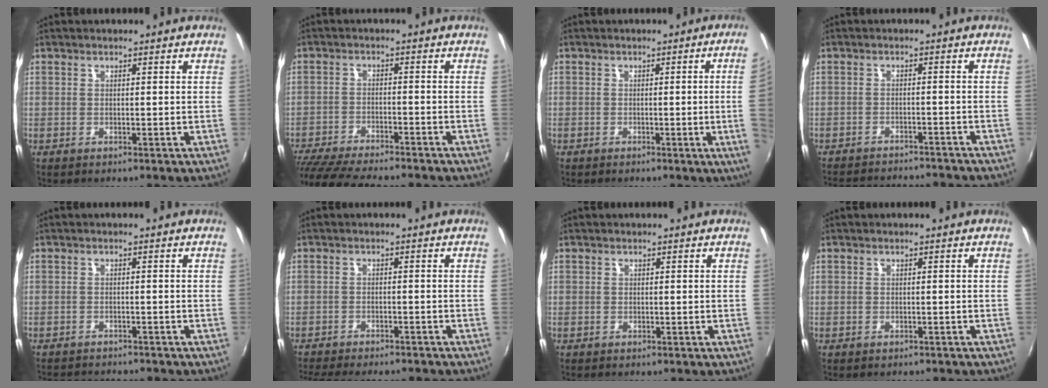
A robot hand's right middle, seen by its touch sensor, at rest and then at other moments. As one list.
[{"total": 15.6, "force": [-13.6, 2.4, 7.3], "torque": [-0.156, -0.036, -0.218]}, {"total": 6.7, "force": [-0.2, -1.6, 6.6], "torque": [-0.081, -0.010, -0.002]}, {"total": 14.7, "force": [-13.3, 3.0, 5.7], "torque": [-0.116, -0.012, -0.182]}, {"total": 6.4, "force": [-6.0, 1.2, 1.9], "torque": [-0.050, -0.014, -0.090]}, {"total": 12.5, "force": [-11.0, 2.5, 5.3], "torque": [-0.118, -0.022, -0.160]}, {"total": 0.0}, {"total": 1.1, "force": [-1.0, 0.4, 0.3], "torque": [-0.008, -0.004, -0.012]}]